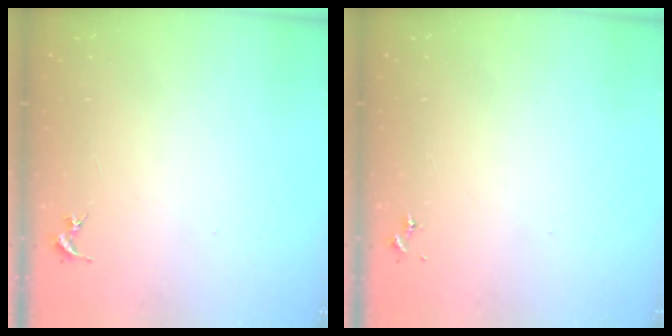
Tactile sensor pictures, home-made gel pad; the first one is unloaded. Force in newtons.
{"total": 0.0}